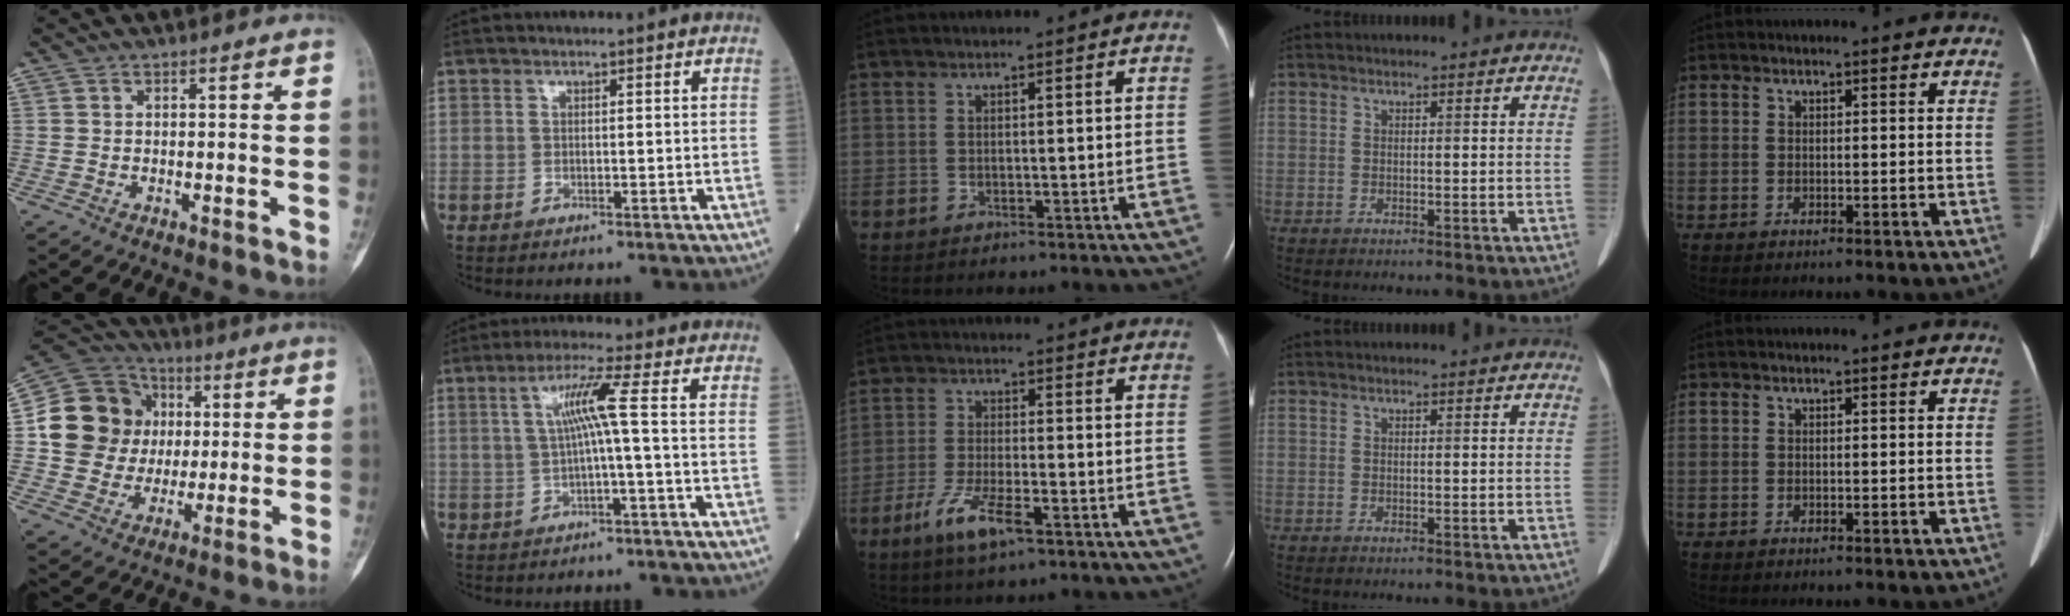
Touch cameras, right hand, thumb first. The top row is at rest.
{"thumb": {"total": 17.5, "force": [2.2, 15.8, 7.3], "torque": [-0.097, 0.024, 0.046]}, "index": {"total": 5.4, "force": [0.2, -1.2, 5.3], "torque": [-0.102, 0.013, 0.010]}, "middle": {"total": 6.5, "force": [-3.8, 1.0, 5.2], "torque": [-0.112, -0.009, -0.067]}}